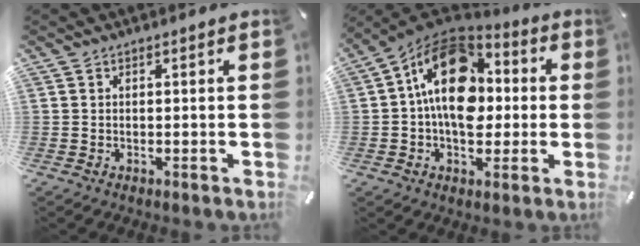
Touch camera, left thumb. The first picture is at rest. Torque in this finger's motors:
{"motor_torque": [0.49, 2.29, 1.75, -1.02, 0.70]}